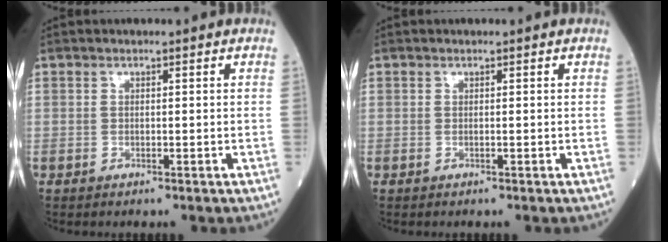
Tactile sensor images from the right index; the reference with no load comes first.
{"total": 0.0}